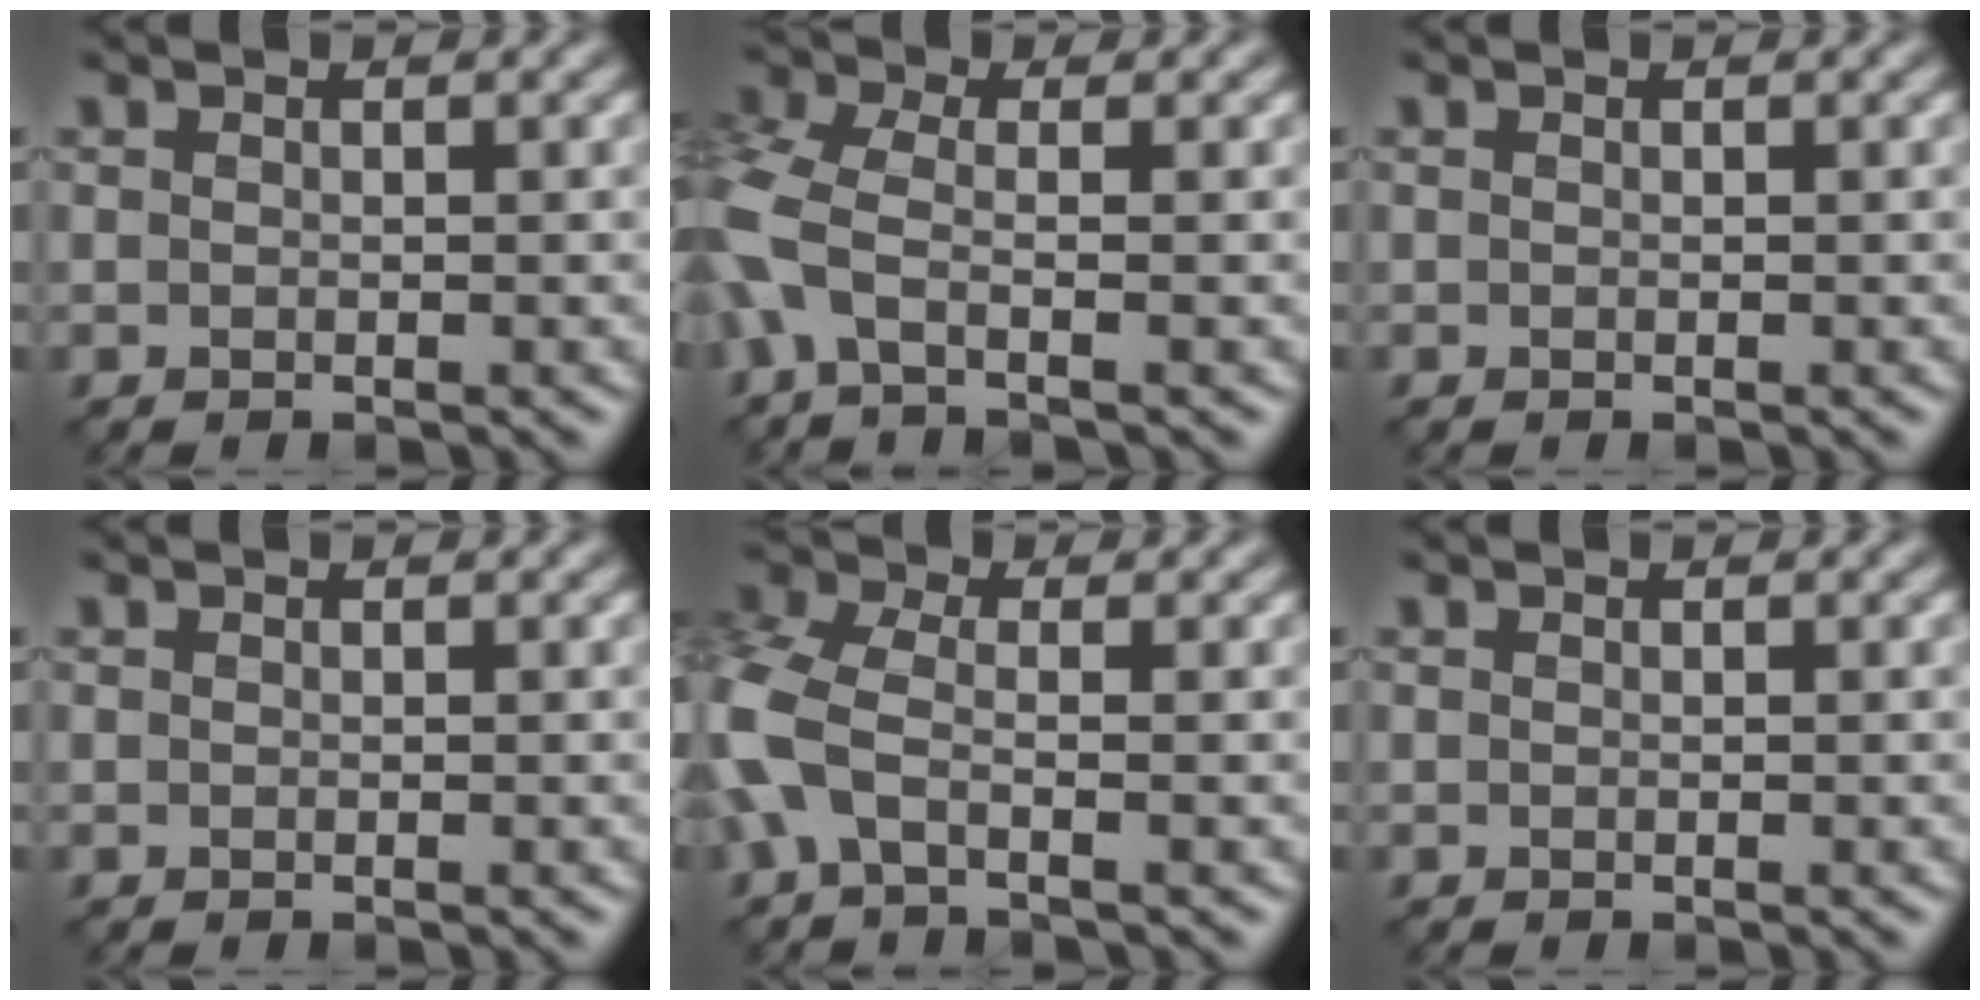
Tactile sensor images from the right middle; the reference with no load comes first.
{"total": 4.9, "force": [-1.4, 2.2, 4.2], "torque": [-0.114, -0.001, -0.046]}
{"total": 0.0}
{"total": 0.0}
{"total": 5.7, "force": [-1.3, 3.0, 4.7], "torque": [-0.127, 0.003, -0.046]}
{"total": 0.0}